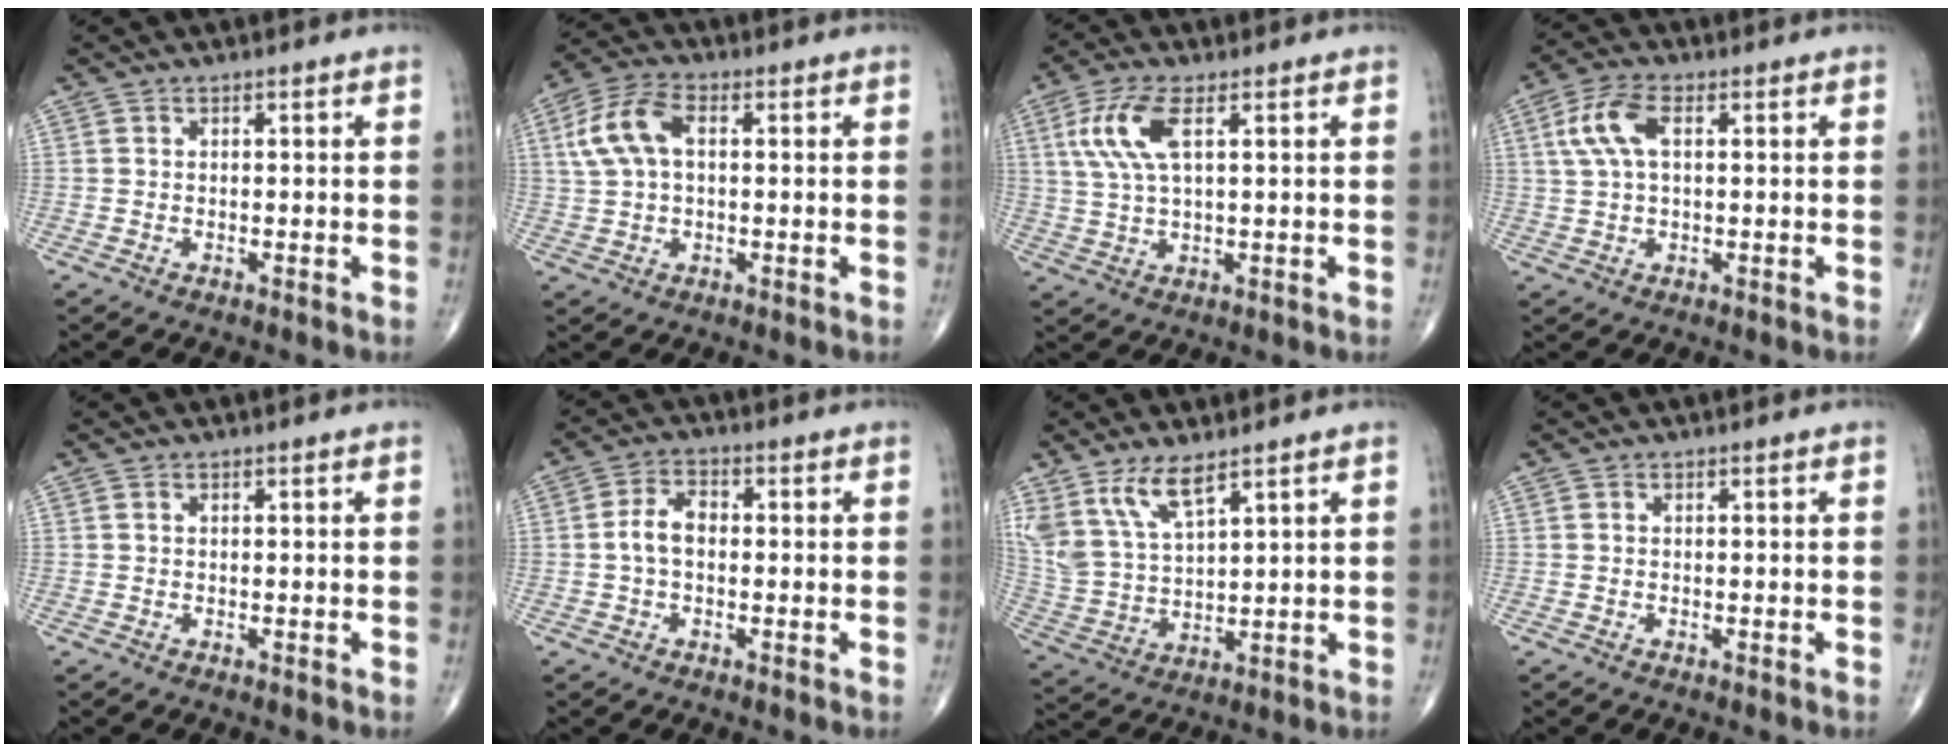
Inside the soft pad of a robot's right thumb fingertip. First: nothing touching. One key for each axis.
{"total": 9.1, "fx": 1.7, "fy": 5.1, "fz": 7.3, "tx": -0.157, "ty": 0.022, "tz": 0.031}
{"total": 8.4, "fx": 2.8, "fy": 3.0, "fz": 7.3, "tx": -0.173, "ty": 0.003, "tz": 0.060}
{"total": 7.5, "fx": 1.9, "fy": 3.7, "fz": 6.2, "tx": -0.139, "ty": 0.015, "tz": 0.036}
{"total": 0.0}
{"total": 4.8, "fx": -0.3, "fy": 3.0, "fz": 3.8, "tx": -0.071, "ty": 0.018, "tz": -0.013}
{"total": 10.4, "fx": 6.9, "fy": 3.8, "fz": 6.8, "tx": -0.137, "ty": -0.025, "tz": 0.156}
{"total": 0.0}